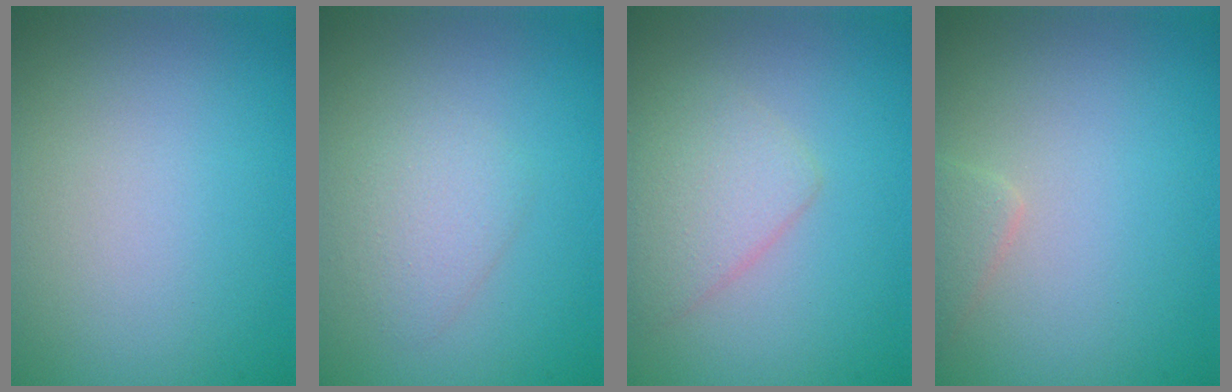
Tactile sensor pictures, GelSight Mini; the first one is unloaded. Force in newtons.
{"total": 2.0, "press": 2.0, "slide": 0.1}
{"total": 2.8, "press": 2.8, "slide": 0.1}
{"total": 1.3, "press": 1.3, "slide": 0.1}